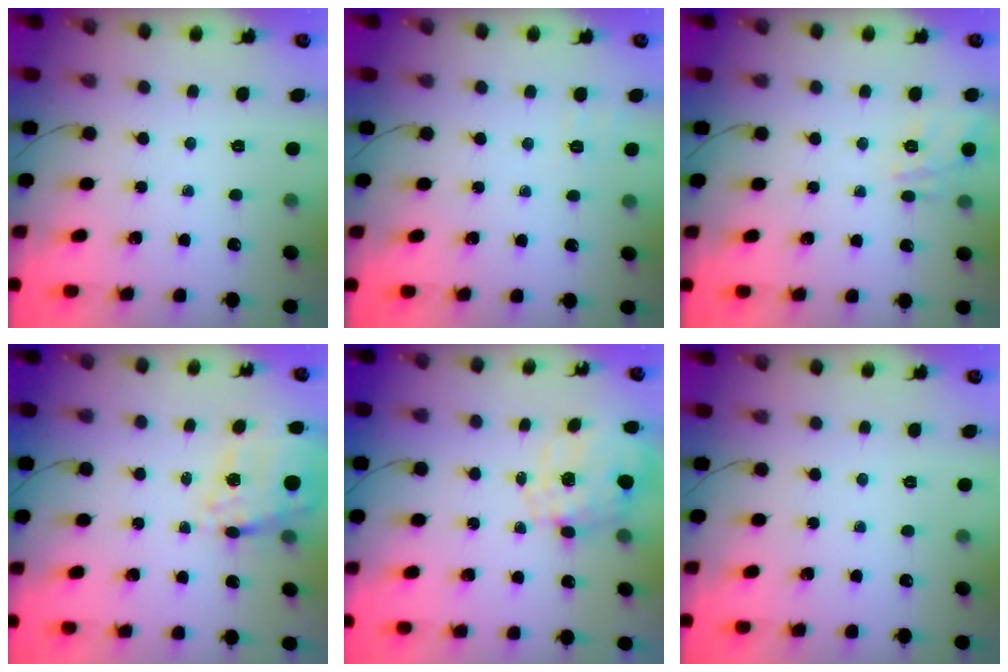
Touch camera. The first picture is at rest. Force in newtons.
{"total": 1.9, "press": 1.0, "slide": 1.6}
{"total": 13.1, "press": 13.1, "slide": 0.6}
{"total": 15.9, "press": 15.5, "slide": 3.6}
{"total": 2.3, "press": 2.1, "slide": 1.0}
{"total": 0.0}